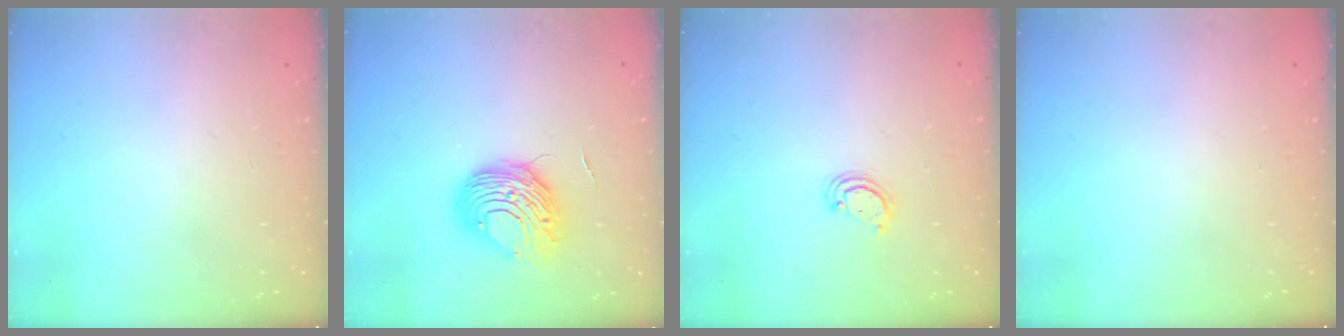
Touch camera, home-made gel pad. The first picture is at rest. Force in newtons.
{"total": 9.6, "press": 9.5, "slide": 0.7}
{"total": 2.3, "press": 2.3, "slide": 0.3}
{"total": 0.0}